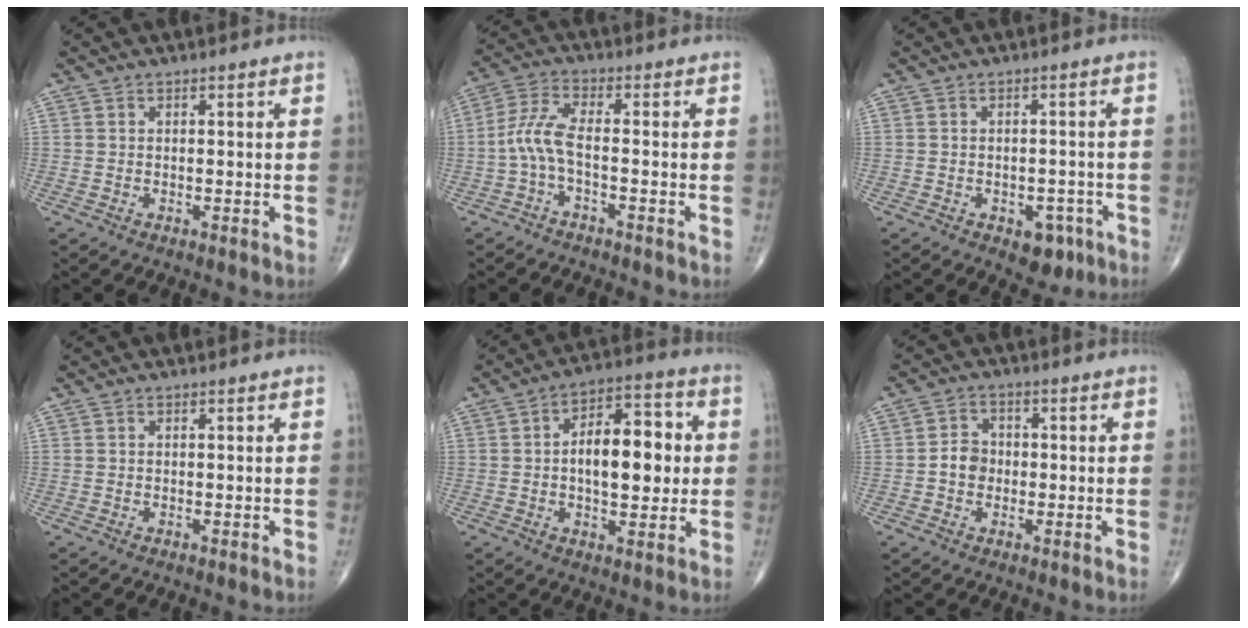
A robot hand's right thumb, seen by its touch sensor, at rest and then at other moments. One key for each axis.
{"total": 5.9, "fx": -1.8, "fy": 1.6, "fz": 5.3, "tx": -0.130, "ty": 0.028, "tz": -0.042}
{"total": 4.9, "fx": -2.5, "fy": 3.1, "fz": 2.9, "tx": -0.015, "ty": 0.015, "tz": -0.027}
{"total": 0.0}
{"total": 13.7, "fx": 0.7, "fy": 6.8, "fz": 11.9, "tx": -0.153, "ty": 0.021, "tz": 0.005}
{"total": 4.1, "fx": -0.7, "fy": 3.5, "fz": 2.1, "tx": -0.021, "ty": 0.014, "tz": -0.019}